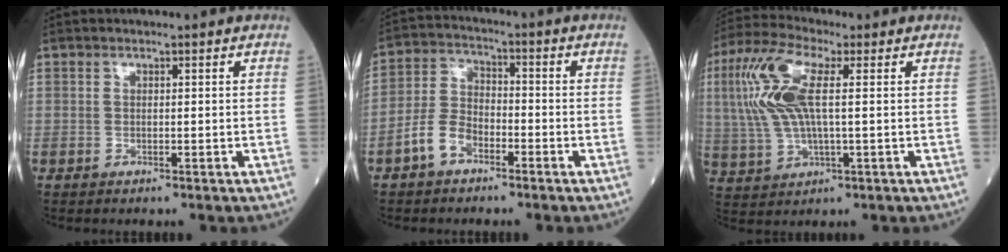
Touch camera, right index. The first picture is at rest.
{"total": 6.2, "force": [-3.5, 3.5, 3.7], "torque": [-0.084, 0.013, -0.072]}
{"total": 11.5, "force": [2.3, 3.2, 10.8], "torque": [-0.259, 0.020, 0.044]}